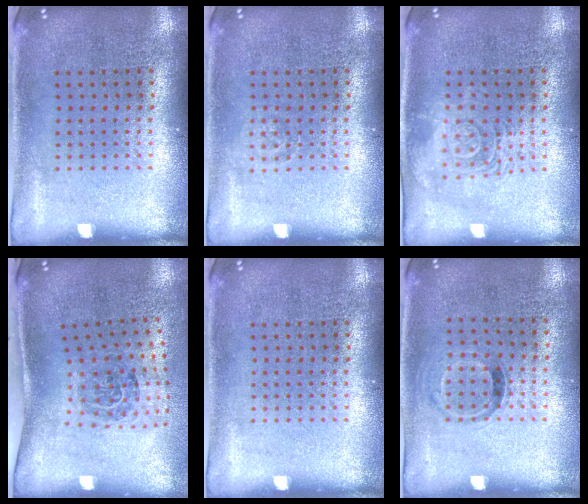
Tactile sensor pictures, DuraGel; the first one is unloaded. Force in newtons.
{"total": 0.8, "press": 0.7, "slide": 0.1}
{"total": 2.8, "press": 2.8, "slide": 0.5}
{"total": 1.7, "press": 1.2, "slide": 1.2}
{"total": 0.0}
{"total": 0.9, "press": 0.7, "slide": 0.6}